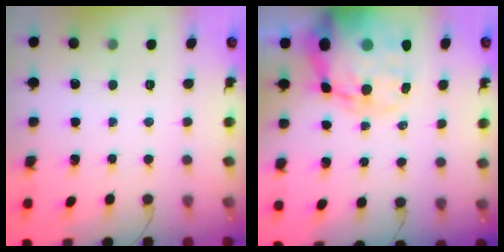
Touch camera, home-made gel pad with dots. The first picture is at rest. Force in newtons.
{"total": 22.2, "press": 21.4, "slide": 5.9}